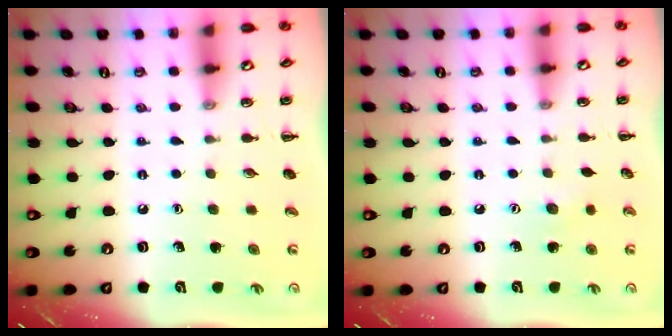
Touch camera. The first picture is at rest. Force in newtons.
{"total": 4.7, "press": 4.6, "slide": 1.0}